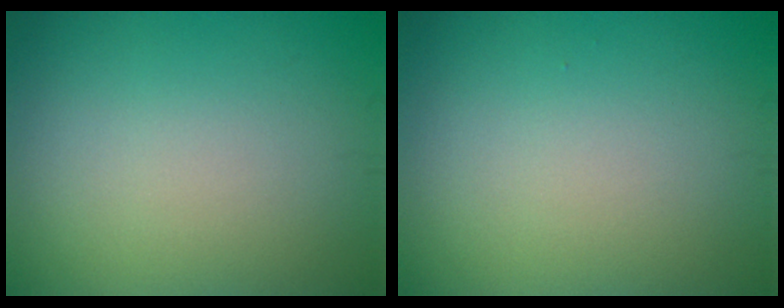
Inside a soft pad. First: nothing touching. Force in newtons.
{"total": 0.0}